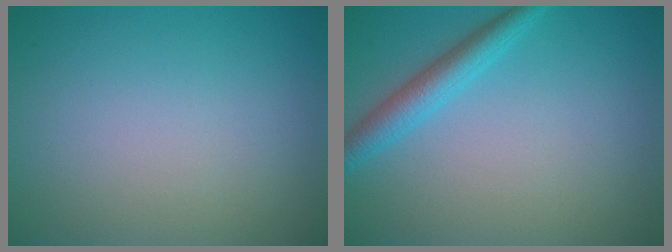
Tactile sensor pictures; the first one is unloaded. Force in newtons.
{"total": 3.0, "press": 3.0, "slide": 0.0}